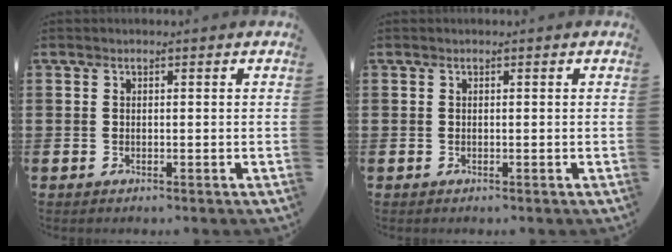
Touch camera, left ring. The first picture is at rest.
{"total": 0.0}